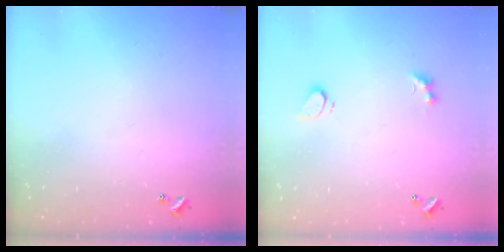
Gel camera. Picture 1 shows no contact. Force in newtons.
{"total": 3.0, "press": 2.7, "slide": 1.1}